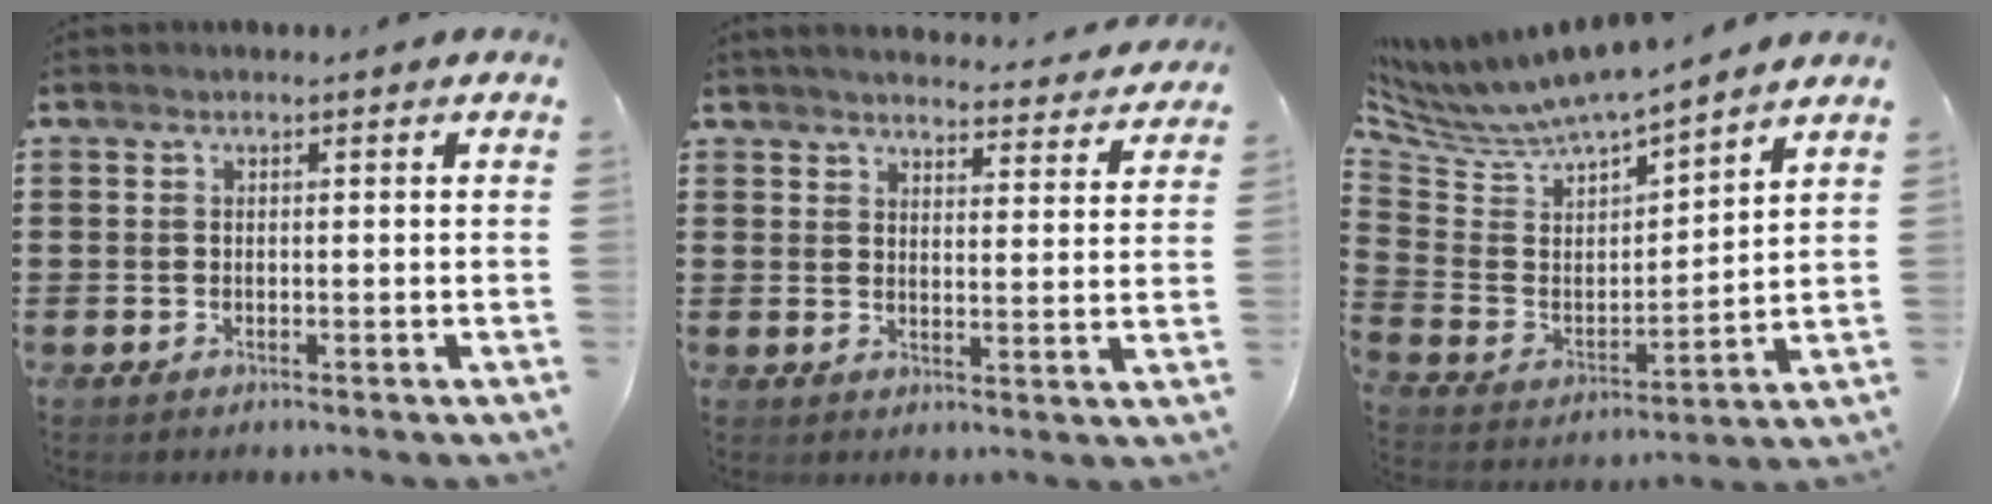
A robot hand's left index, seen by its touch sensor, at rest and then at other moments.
{"total": 3.9, "force": [3.8, 0.1, 0.7], "torque": [-0.022, -0.028, 0.063]}
{"total": 6.7, "force": [6.4, 1.4, 1.6], "torque": [-0.070, -0.051, 0.106]}